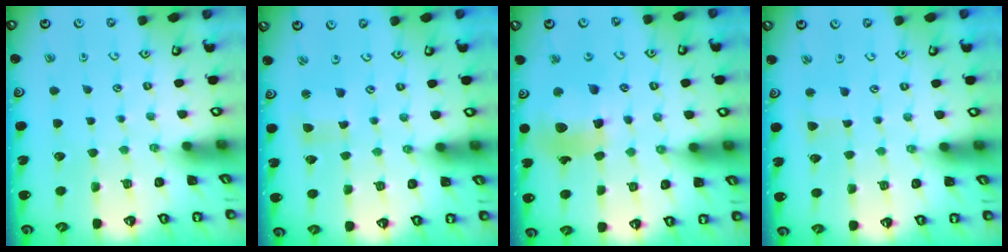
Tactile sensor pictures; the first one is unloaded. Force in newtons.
{"total": 2.3, "press": 2.3, "slide": 0.4}
{"total": 15.4, "press": 15.3, "slide": 1.9}
{"total": 2.5, "press": 2.5, "slide": 0.3}